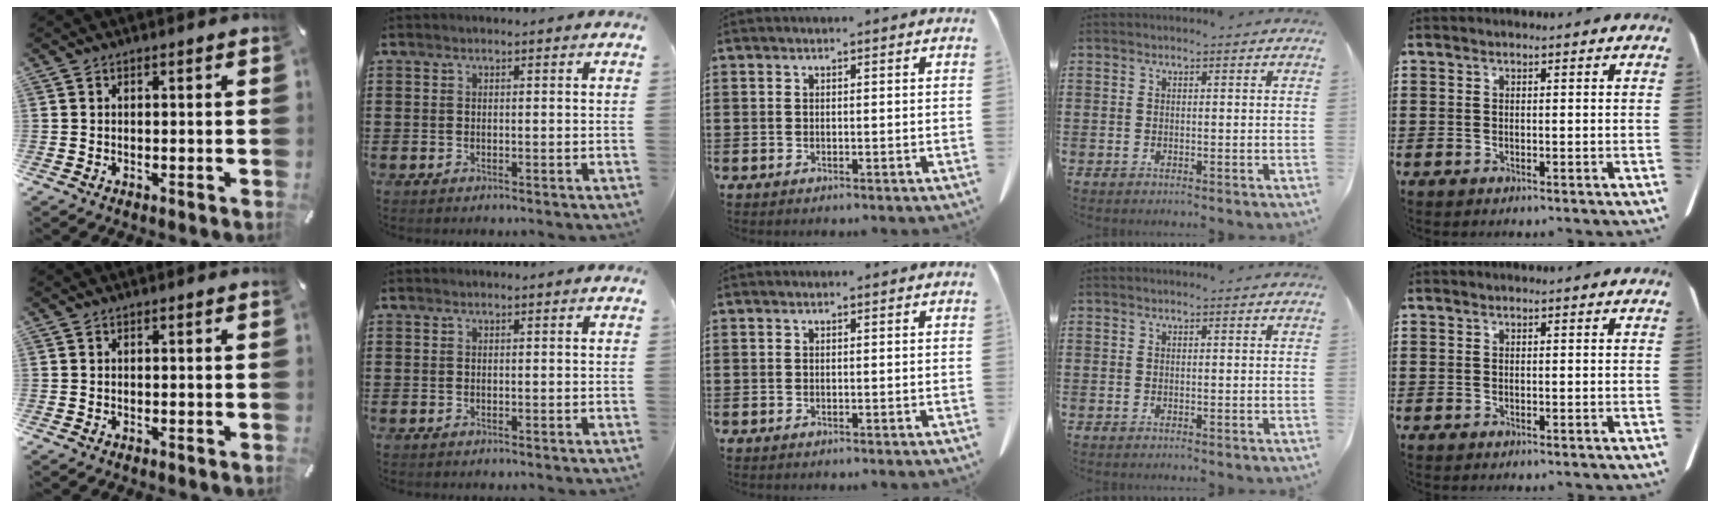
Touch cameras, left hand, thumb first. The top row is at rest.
{}